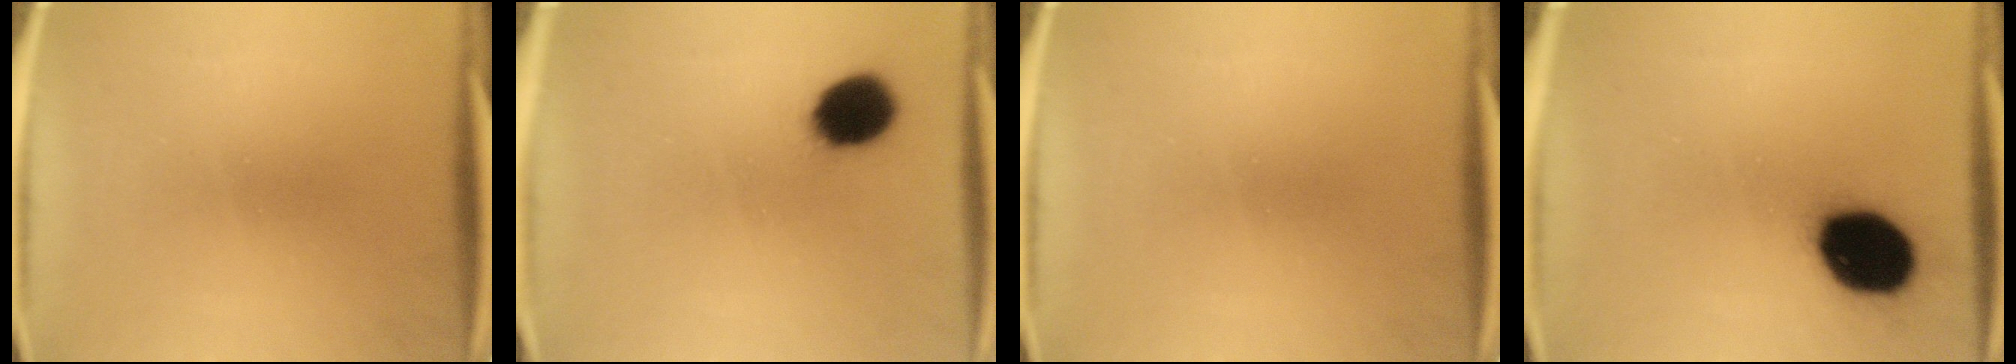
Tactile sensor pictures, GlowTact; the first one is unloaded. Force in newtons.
{"total": 10.6}
{"total": 0.0}
{"total": 17.6}